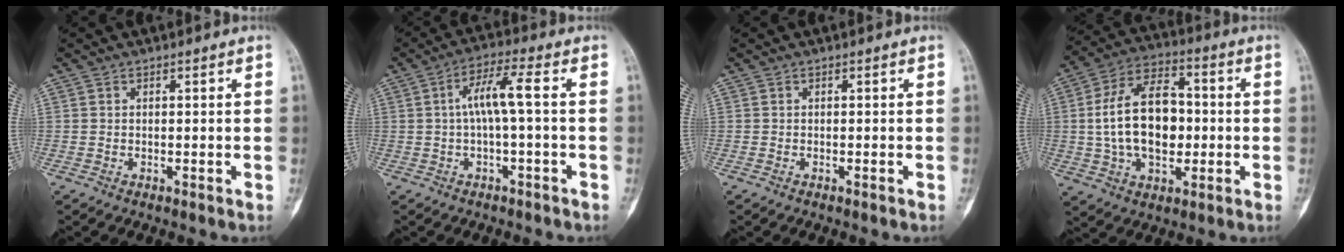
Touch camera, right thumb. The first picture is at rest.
{"total": 6.3, "force": [0.0, 0.9, 6.2], "torque": [-0.130, 0.028, -0.003]}
{"total": 0.0}
{"total": 17.0, "force": [-0.2, 10.4, 13.4], "torque": [-0.217, 0.026, -0.004]}